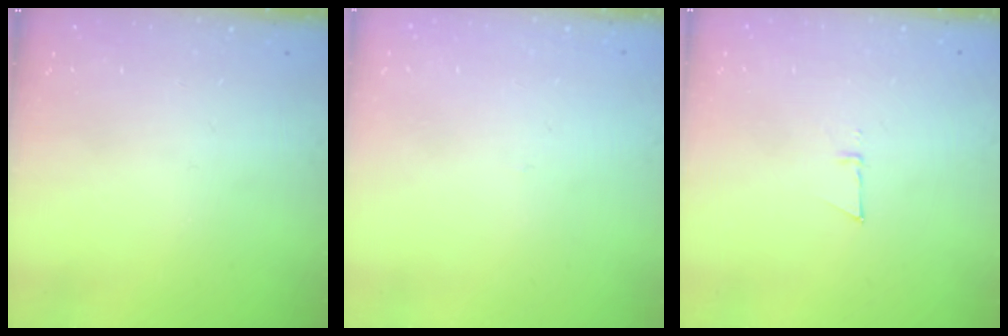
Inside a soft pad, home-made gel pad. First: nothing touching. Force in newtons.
{"total": 2.7, "press": 2.7, "slide": 0.3}
{"total": 3.1, "press": 3.1, "slide": 0.7}